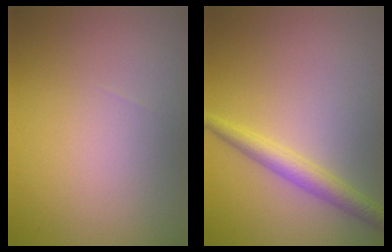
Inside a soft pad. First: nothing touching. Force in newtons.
{"total": 2.5, "press": 2.5, "slide": 0.1}